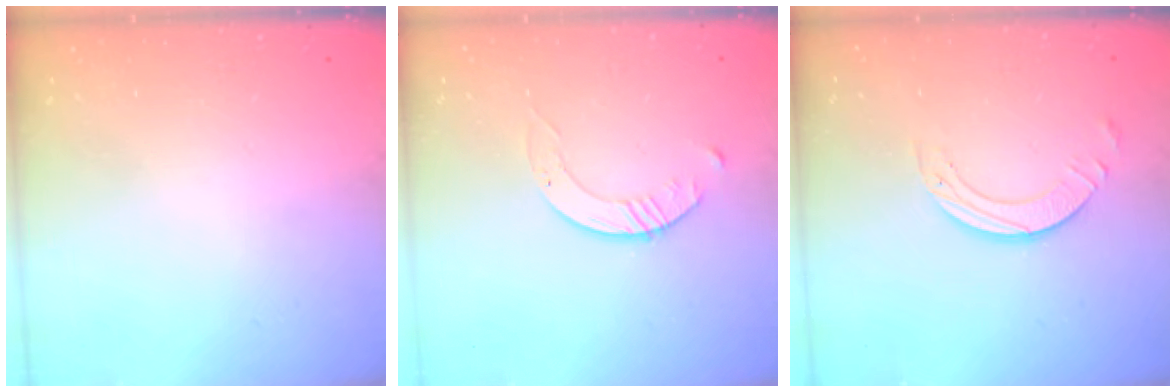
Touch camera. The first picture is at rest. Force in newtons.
{"total": 2.6, "press": 2.6, "slide": 0.3}
{"total": 4.3, "press": 4.3, "slide": 0.1}